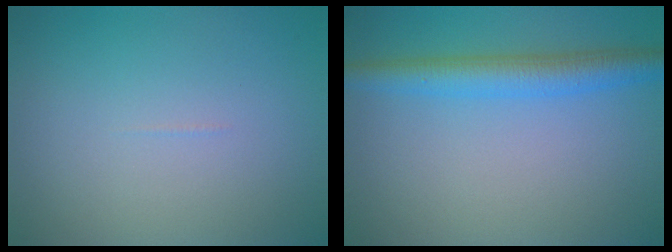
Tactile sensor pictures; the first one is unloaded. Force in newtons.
{"total": 4.0, "press": 4.0, "slide": 0.2}